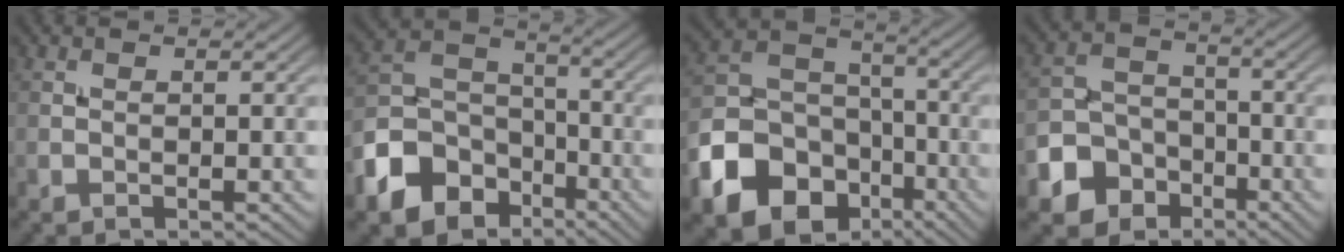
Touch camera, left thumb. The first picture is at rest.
{"total": 12.0, "force": [-6.8, 8.3, 5.4], "torque": [-0.149, -0.026, -0.138]}
{"total": 16.5, "force": [-8.5, 12.2, 7.1], "torque": [-0.200, -0.050, -0.157]}
{"total": 8.0, "force": [-4.2, 6.2, 2.6], "torque": [-0.062, -0.014, -0.099]}